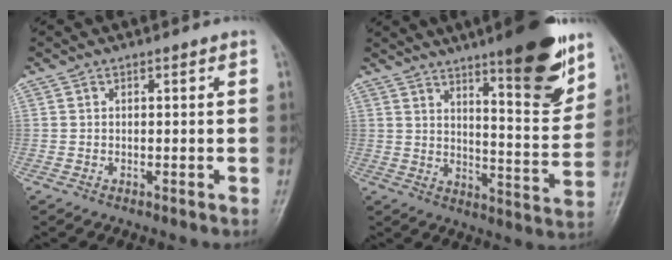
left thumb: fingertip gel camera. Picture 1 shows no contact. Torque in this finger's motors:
{"motor_torque": [2.57, 1.08, 1.44, -1.33, 0.41]}